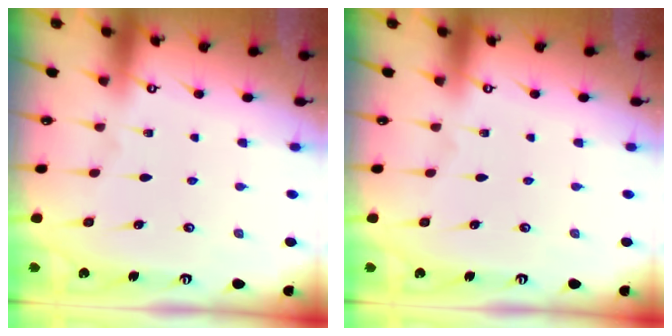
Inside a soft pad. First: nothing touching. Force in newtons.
{"total": 0.0}